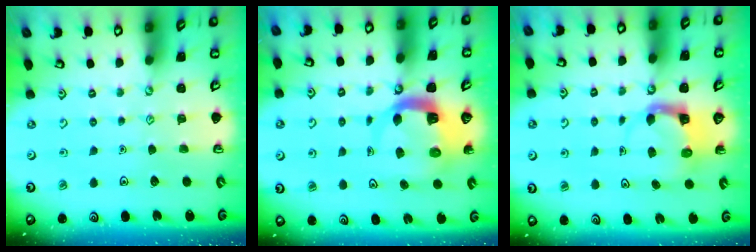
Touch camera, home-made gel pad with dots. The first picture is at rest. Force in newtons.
{"total": 5.8, "press": 5.7, "slide": 0.7}
{"total": 3.8, "press": 3.8, "slide": 0.3}